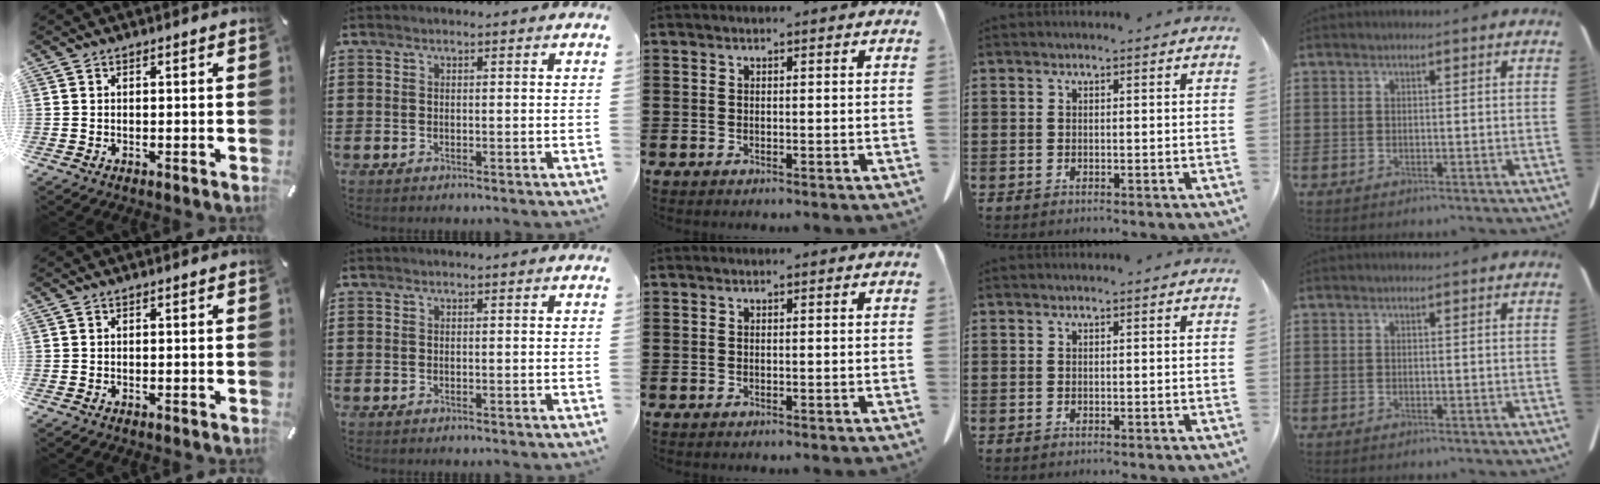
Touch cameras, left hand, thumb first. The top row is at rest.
{}